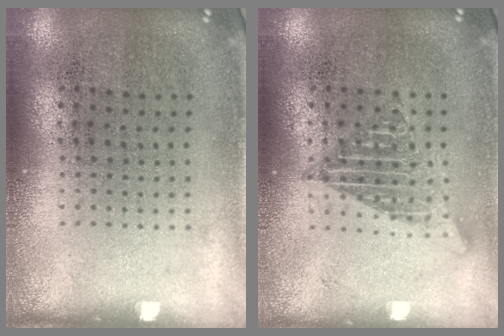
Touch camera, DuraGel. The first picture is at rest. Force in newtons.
{"total": 1.3, "press": 1.3, "slide": 0.1}